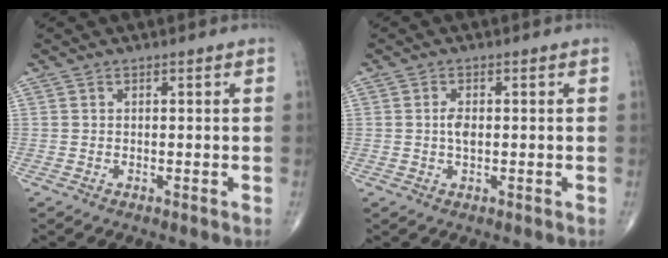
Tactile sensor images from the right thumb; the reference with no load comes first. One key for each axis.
{"total": 2.4, "fx": 0.0, "fy": 1.2, "fz": 2.0, "tx": -0.037, "ty": 0.001, "tz": -0.002}